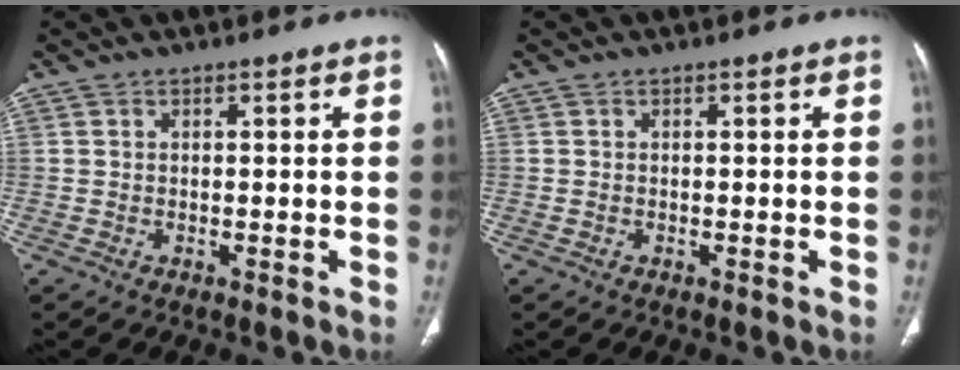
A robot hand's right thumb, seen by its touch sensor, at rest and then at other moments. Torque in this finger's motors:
{"motor_torque": [-0.33, -0.03, 0.06, 0.37, -0.01]}